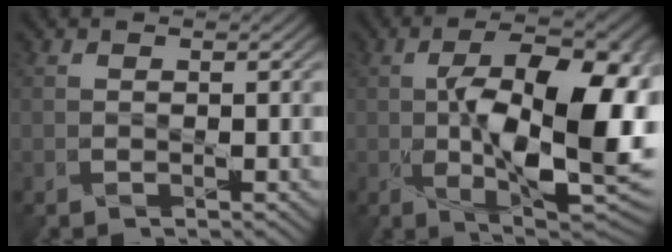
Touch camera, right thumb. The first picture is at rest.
{"total": 15.2, "force": [-0.5, 7.2, 13.4], "torque": [-0.204, -0.013, 0.000]}